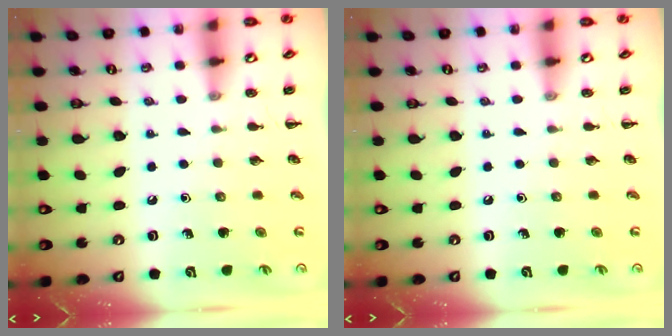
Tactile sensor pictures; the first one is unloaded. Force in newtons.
{"total": 0.0}